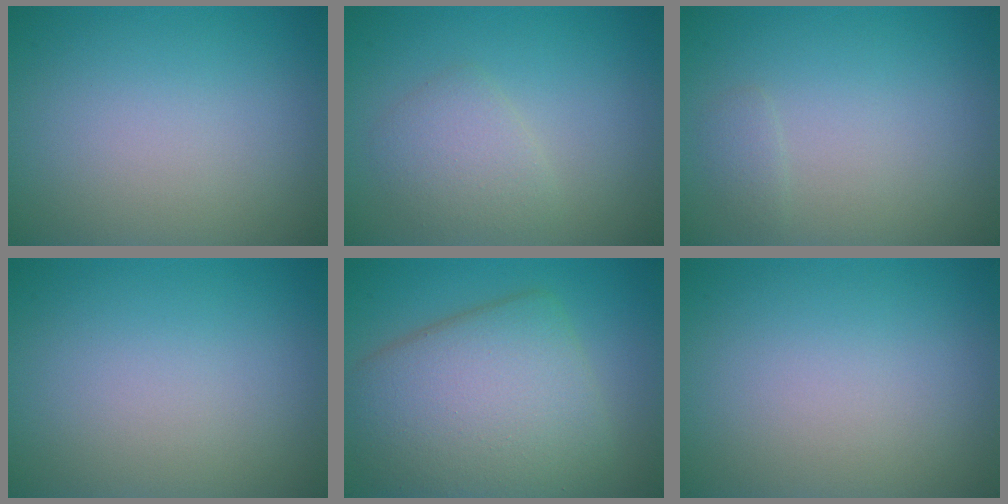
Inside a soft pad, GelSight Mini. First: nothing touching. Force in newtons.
{"total": 2.4, "press": 2.4, "slide": 0.1}
{"total": 0.8, "press": 0.8, "slide": 0.1}
{"total": 0.0}
{"total": 9.2, "press": 9.2, "slide": 0.5}
{"total": 0.0}